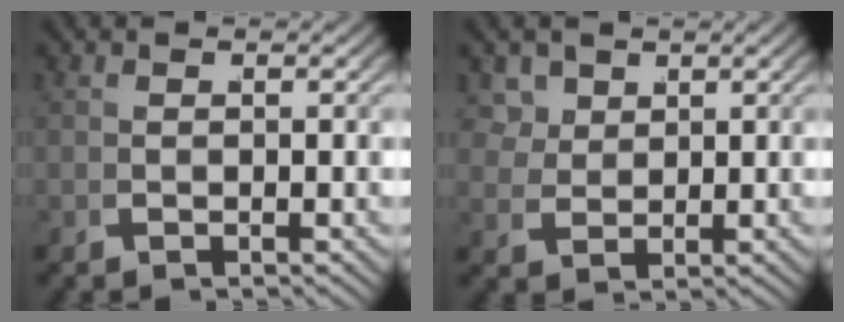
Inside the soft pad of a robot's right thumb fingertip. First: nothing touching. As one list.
[{"total": 3.6, "force": [1.8, 2.5, 1.9], "torque": [-0.044, -0.009, 0.043]}]